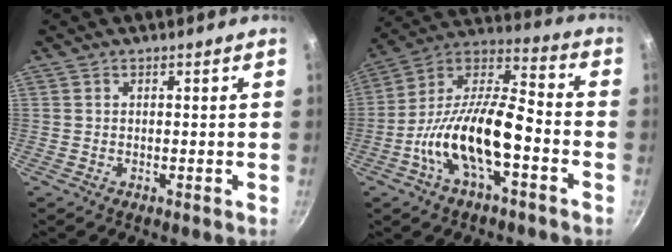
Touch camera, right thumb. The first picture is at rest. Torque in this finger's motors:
{"motor_torque": [1.81, 1.61, 1.75, -1.02, 0.19]}